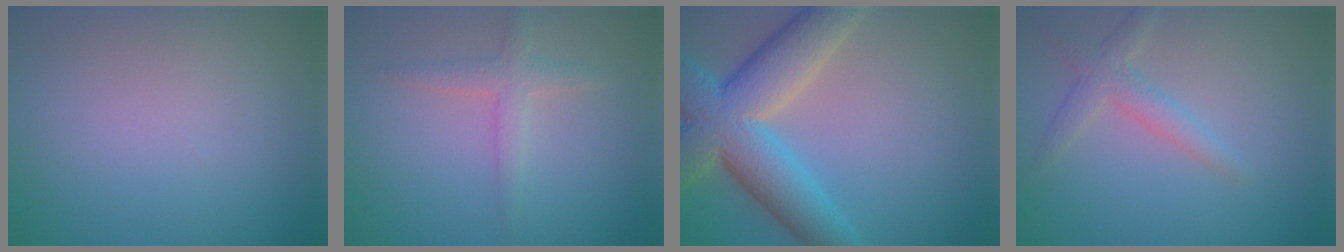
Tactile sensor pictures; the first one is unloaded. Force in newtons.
{"total": 2.2, "press": 2.2, "slide": 0.1}
{"total": 10.3, "press": 10.3, "slide": 0.6}
{"total": 2.5, "press": 2.5, "slide": 0.1}